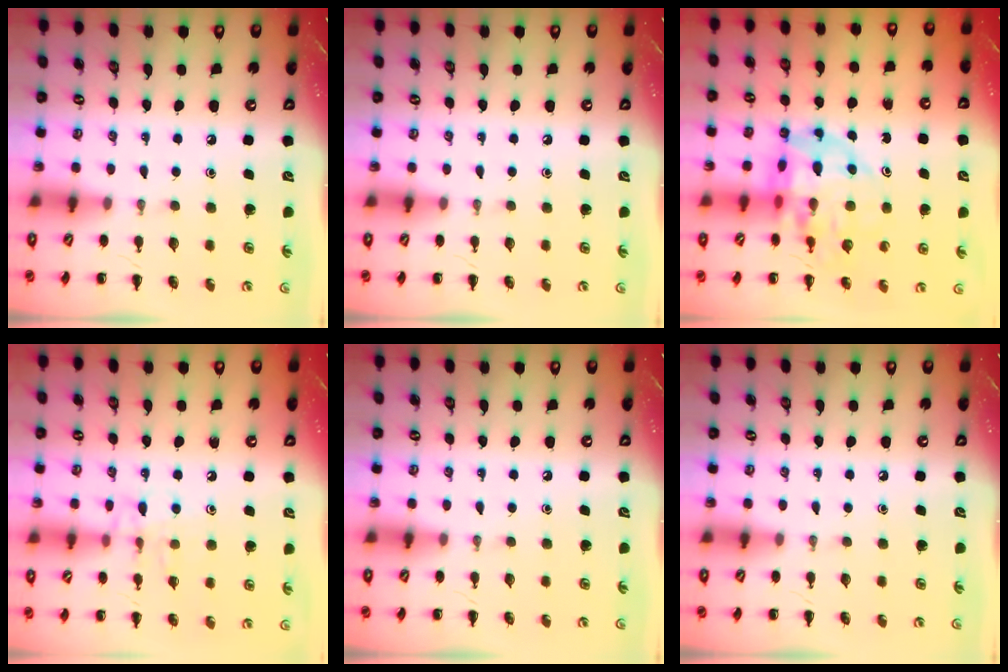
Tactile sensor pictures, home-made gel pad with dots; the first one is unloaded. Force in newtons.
{"total": 0.0}
{"total": 11.9, "press": 11.4, "slide": 3.5}
{"total": 8.9, "press": 8.9, "slide": 0.7}
{"total": 0.0}
{"total": 0.0}